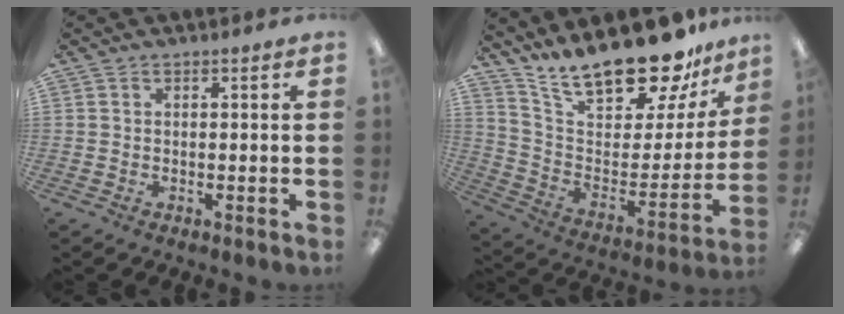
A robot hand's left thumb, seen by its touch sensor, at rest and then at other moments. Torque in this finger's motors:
{"motor_torque": [0.58, 0.35, 1.37, -1.40, 0.10]}